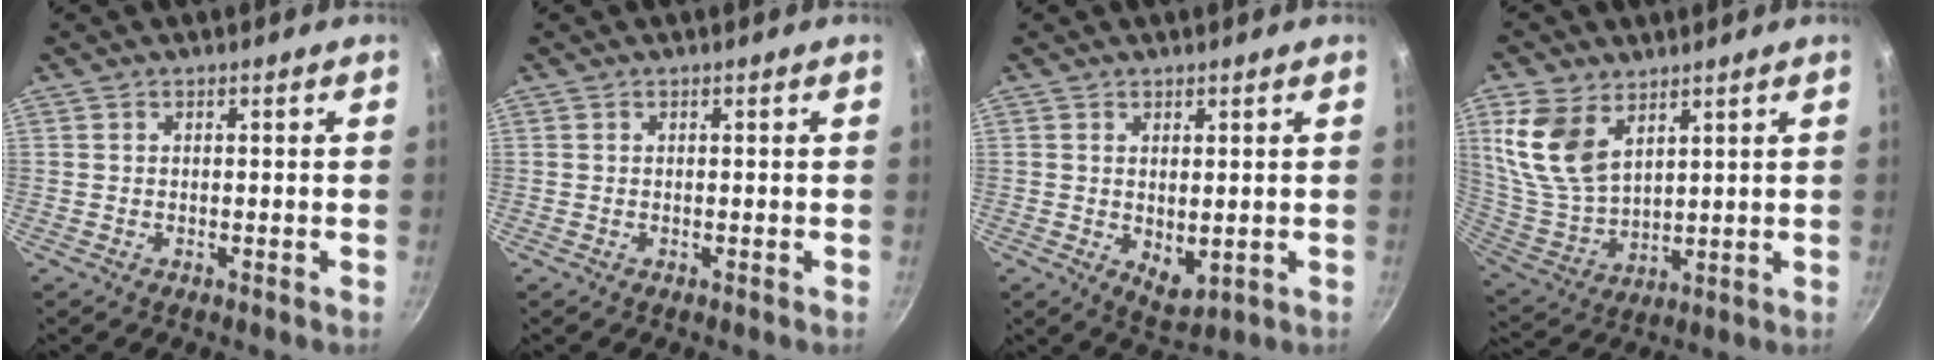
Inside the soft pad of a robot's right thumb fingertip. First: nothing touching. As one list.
[{"total": 0.0}, {"total": 4.8, "force": [0.6, 2.6, 4.0], "torque": [-0.051, -0.017, 0.018]}, {"total": 13.4, "force": [6.2, 8.1, 8.7], "torque": [-0.164, -0.032, 0.138]}]